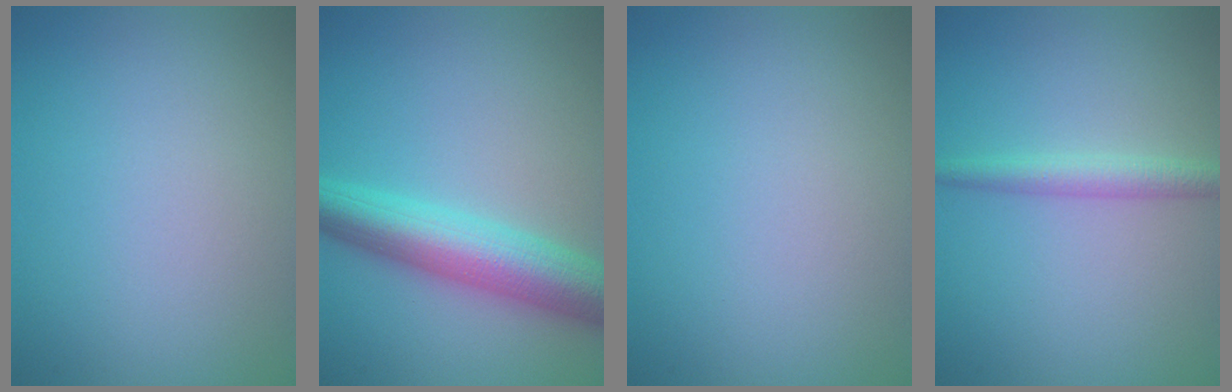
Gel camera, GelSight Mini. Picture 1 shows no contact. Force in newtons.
{"total": 6.7, "press": 6.7, "slide": 0.3}
{"total": 0.0}
{"total": 2.2, "press": 2.2, "slide": 0.0}